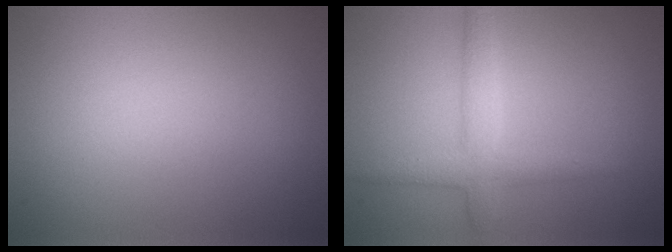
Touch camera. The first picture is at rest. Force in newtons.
{"total": 2.8, "press": 2.8, "slide": 0.1}